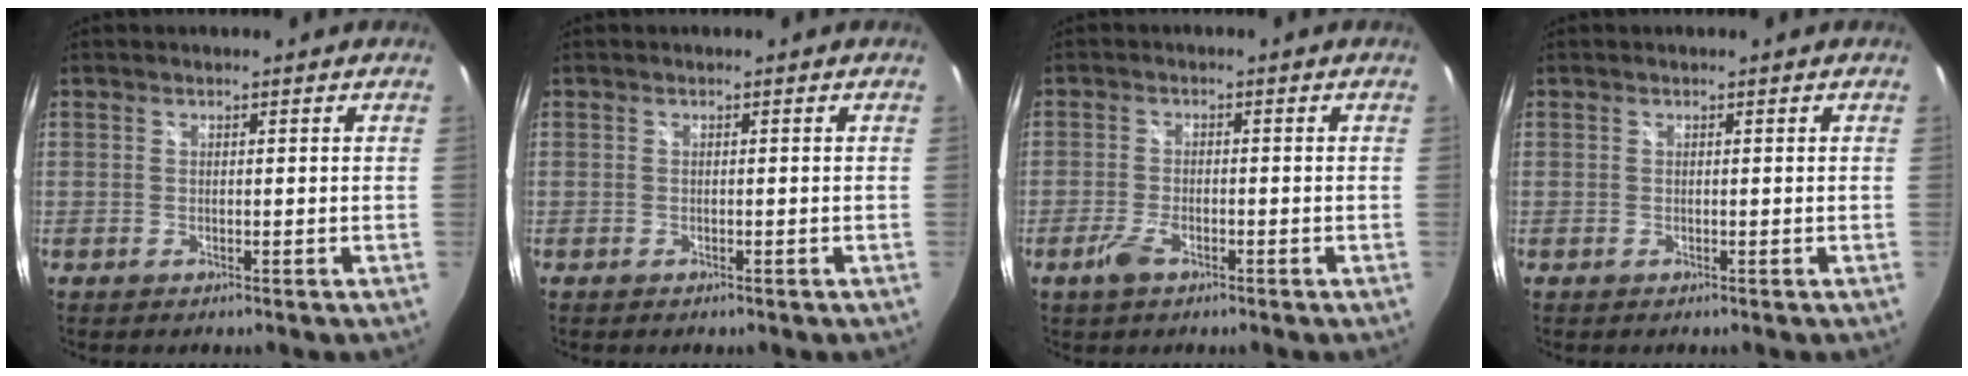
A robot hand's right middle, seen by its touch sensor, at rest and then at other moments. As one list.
[{"total": 0.9, "force": [-0.7, 0.4, 0.5], "torque": [-0.009, -0.003, -0.010]}, {"total": 3.5, "force": [-2.2, 1.5, 2.3], "torque": [-0.059, -0.004, -0.041]}, {"total": 0.0}]